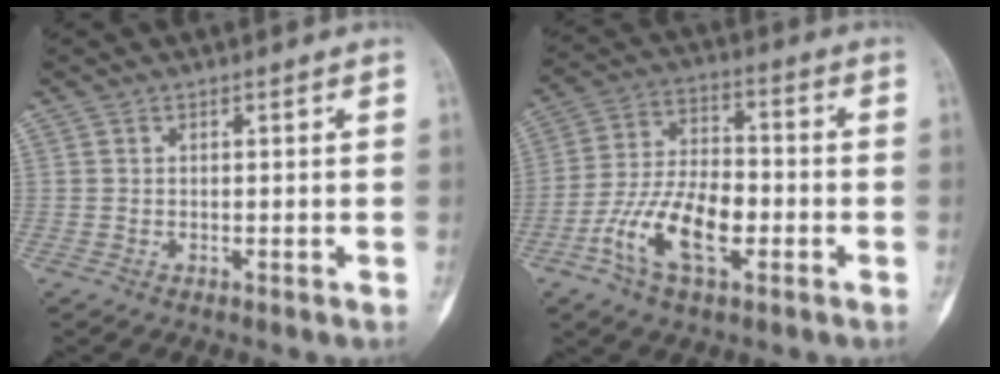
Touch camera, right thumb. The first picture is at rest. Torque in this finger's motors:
{"motor_torque": [1.89, 1.77, 1.27, -1.27, 0.17]}